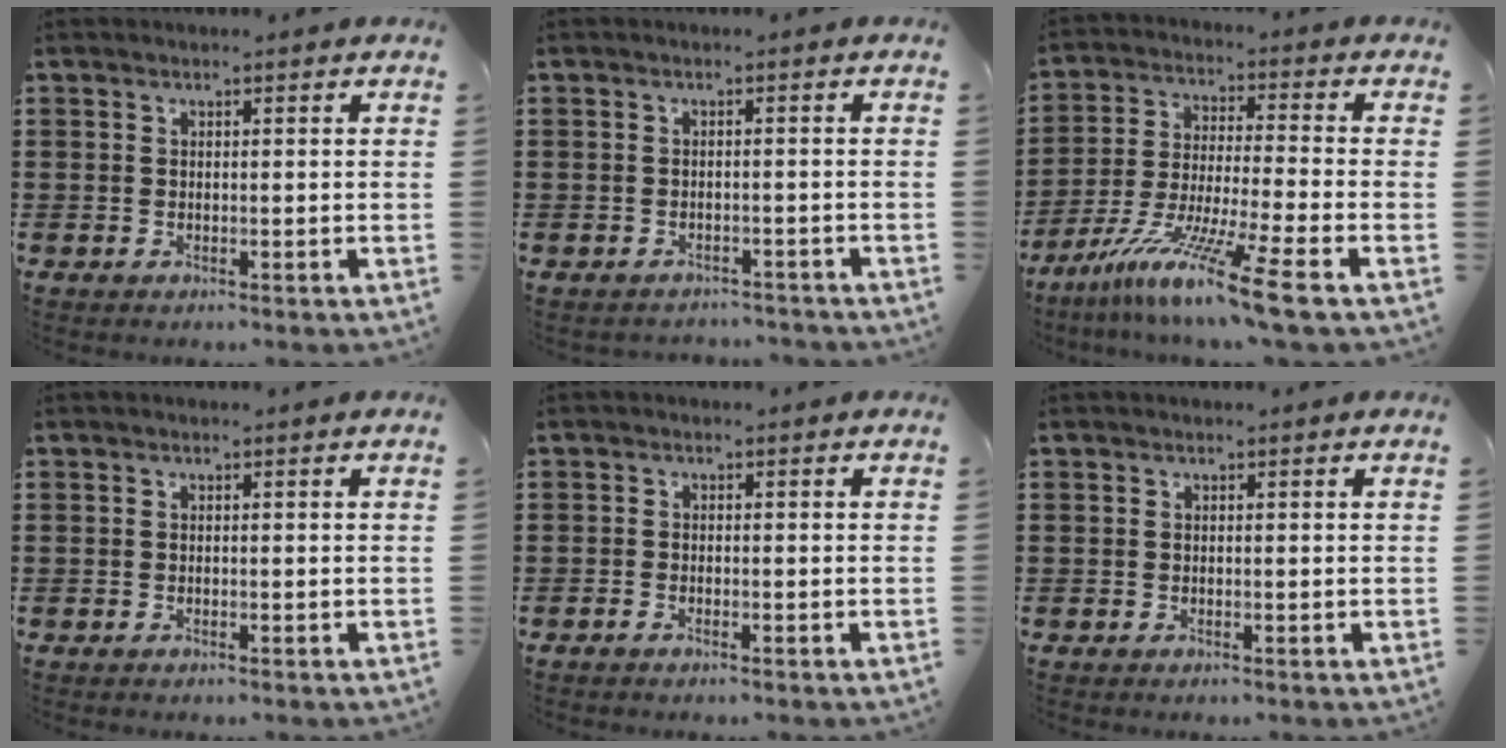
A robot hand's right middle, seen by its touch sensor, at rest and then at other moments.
{"total": 1.3, "force": [-1.3, 0.2, 0.0], "torque": [-0.007, -0.002, -0.028]}
{"total": 12.4, "force": [-9.0, -0.6, 8.4], "torque": [-0.167, -0.001, -0.177]}
{"total": 0.0}
{"total": 0.7, "force": [-0.6, 0.1, 0.3], "torque": [-0.009, -0.004, -0.012]}
{"total": 0.0}